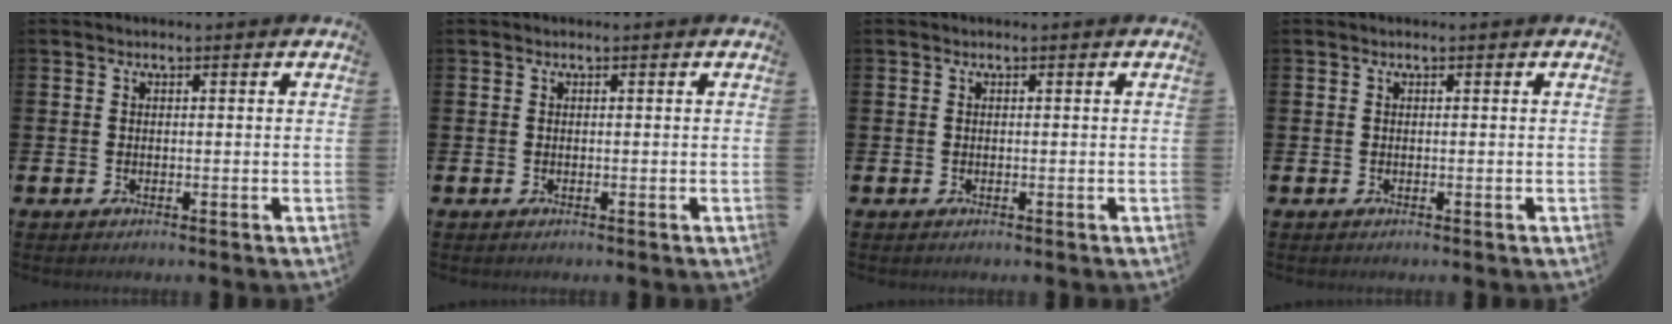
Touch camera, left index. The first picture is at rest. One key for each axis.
{"total": 0.0}
{"total": 0.0}
{"total": 0.0}